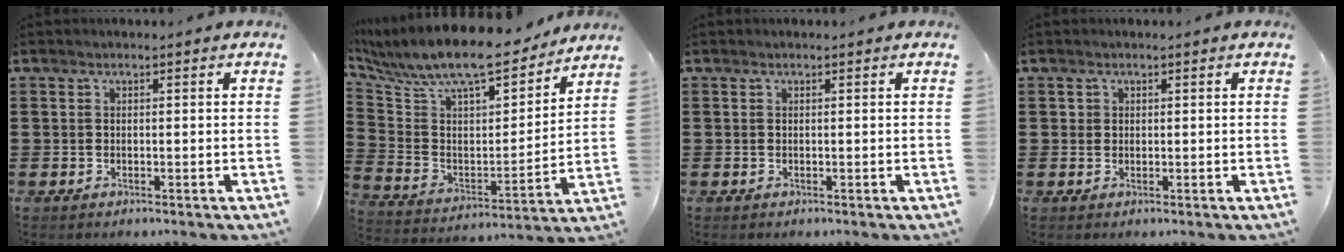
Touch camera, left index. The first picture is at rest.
{"total": 10.6, "force": [9.4, 1.8, 4.5], "torque": [-0.116, -0.076, 0.156]}
{"total": 0.0}
{"total": 0.8, "force": [0.3, 0.7, 0.1], "torque": [-0.004, 0.005, 0.006]}